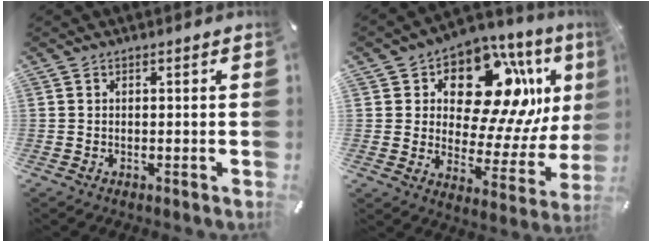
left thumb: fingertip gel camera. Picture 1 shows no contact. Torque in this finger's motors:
{"motor_torque": [2.40, 2.61, 1.70, -1.07, 0.17]}